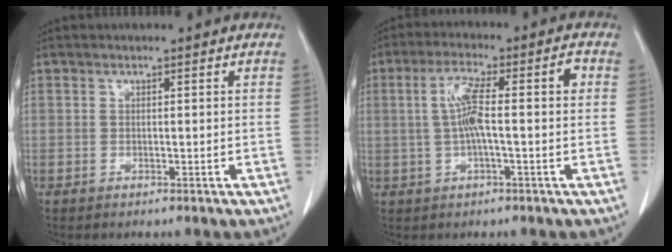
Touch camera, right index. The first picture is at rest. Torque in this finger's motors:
{"motor_torque": [0.64, 0.36, 0.23, 0.10]}